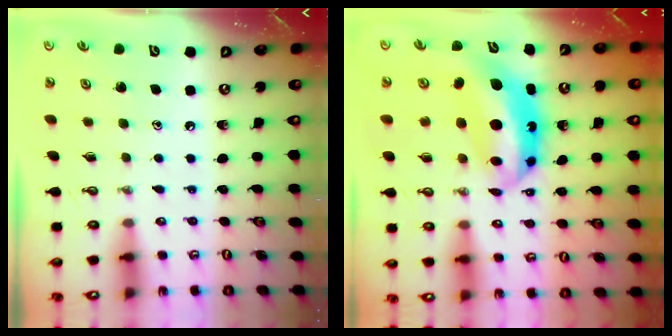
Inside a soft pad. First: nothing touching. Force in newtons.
{"total": 8.9, "press": 8.8, "slide": 1.0}